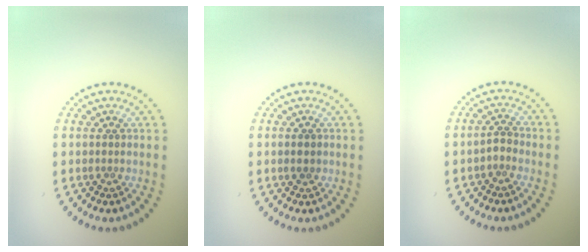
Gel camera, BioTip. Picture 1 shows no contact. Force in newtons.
{"total": 1.5, "press": 1.5, "slide": 0.1}
{"total": 1.1, "press": 0.9, "slide": 0.6}